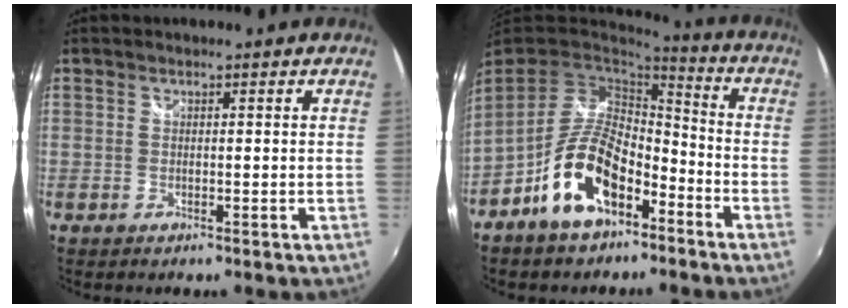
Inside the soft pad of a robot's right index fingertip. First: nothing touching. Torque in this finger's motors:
{"motor_torque": [0.76, -0.60, 1.05, 0.21]}